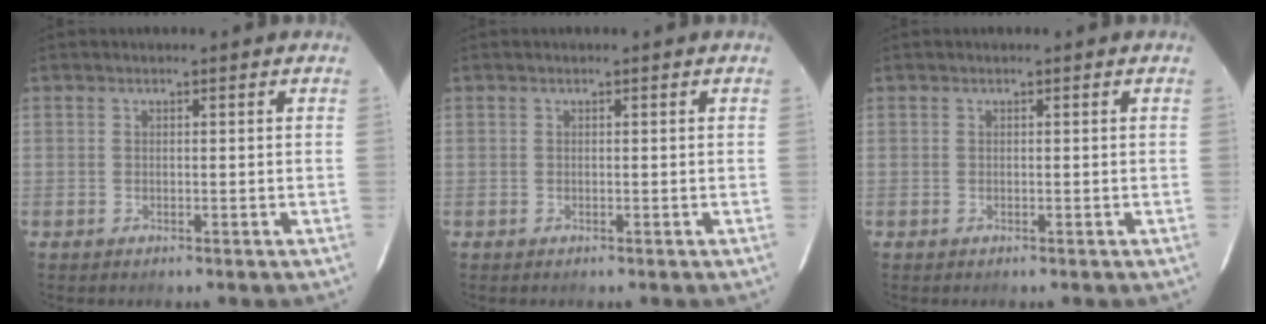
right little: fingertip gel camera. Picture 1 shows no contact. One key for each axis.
{"total": 0.0}
{"total": 0.0}